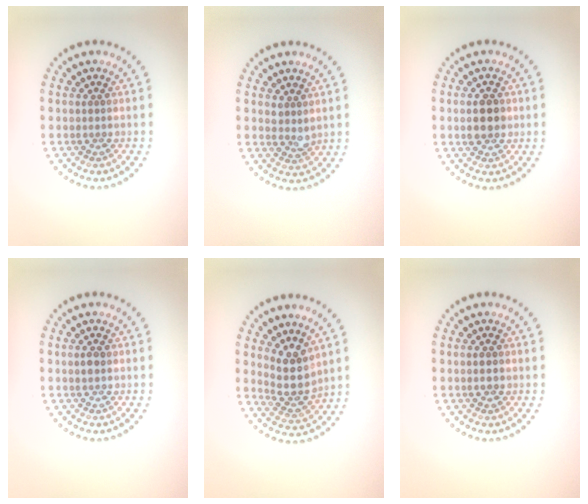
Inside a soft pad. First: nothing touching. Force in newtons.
{"total": 1.7, "press": 1.5, "slide": 0.8}
{"total": 2.8, "press": 2.8, "slide": 0.2}
{"total": 1.1, "press": 1.0, "slide": 0.2}
{"total": 3.7, "press": 3.0, "slide": 2.2}
{"total": 1.7, "press": 1.7, "slide": 0.1}